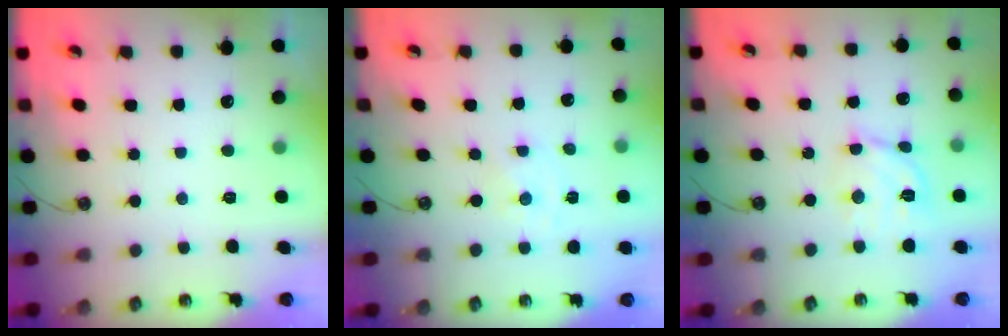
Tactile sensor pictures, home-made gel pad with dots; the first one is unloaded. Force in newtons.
{"total": 0.0}
{"total": 12.1, "press": 12.0, "slide": 1.4}